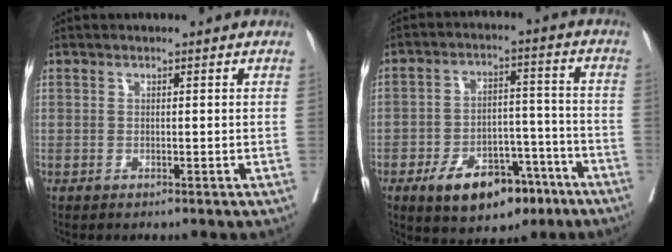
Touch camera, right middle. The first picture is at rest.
{"total": 12.4, "force": [-7.5, 6.3, 7.6], "torque": [-0.108, 0.018, -0.110]}